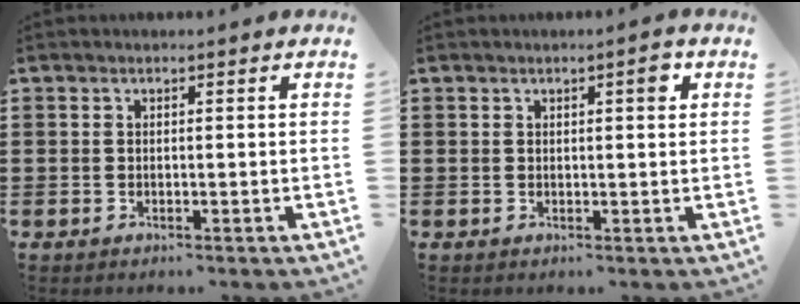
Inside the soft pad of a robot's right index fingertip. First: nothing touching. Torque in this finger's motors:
{"motor_torque": [0.27, -0.22, 0.05, 0.03]}